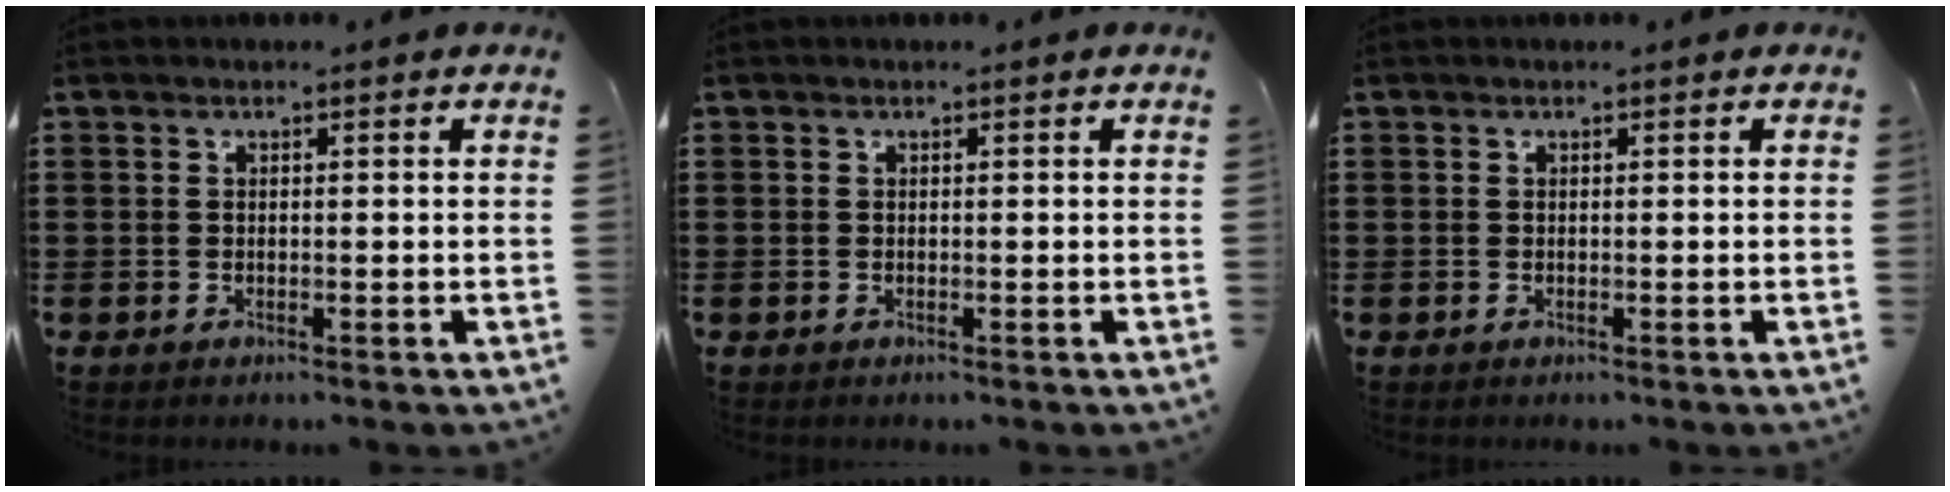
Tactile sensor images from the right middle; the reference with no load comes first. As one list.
[{"total": 0.0}, {"total": 0.0}]